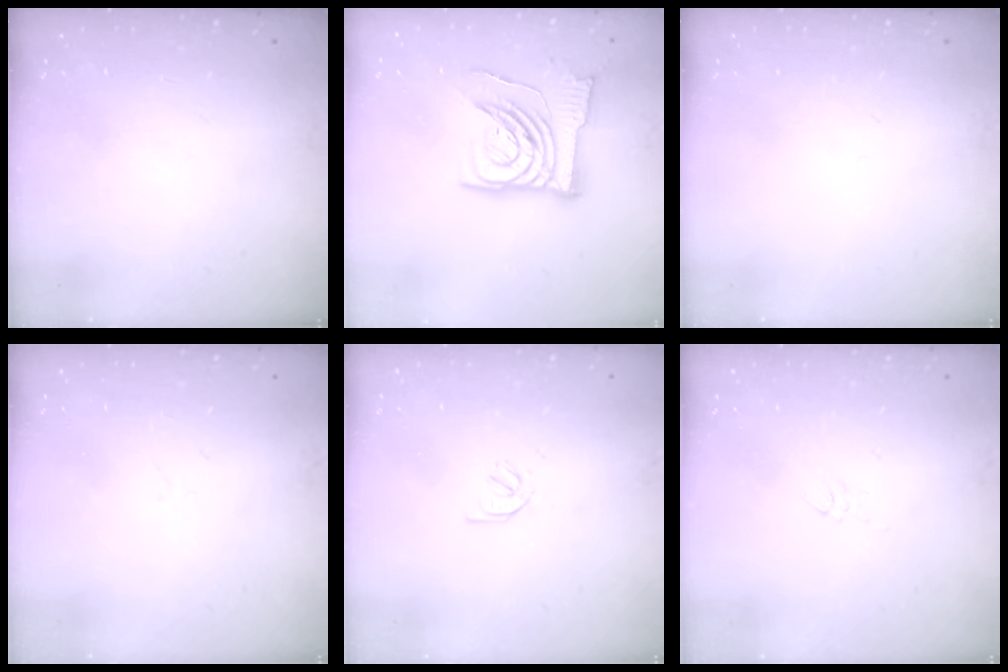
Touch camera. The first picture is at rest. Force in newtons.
{"total": 12.4, "press": 12.2, "slide": 2.0}
{"total": 0.0}
{"total": 0.9, "press": 0.9, "slide": 0.2}
{"total": 2.2, "press": 2.1, "slide": 0.6}
{"total": 2.7, "press": 2.7, "slide": 0.5}